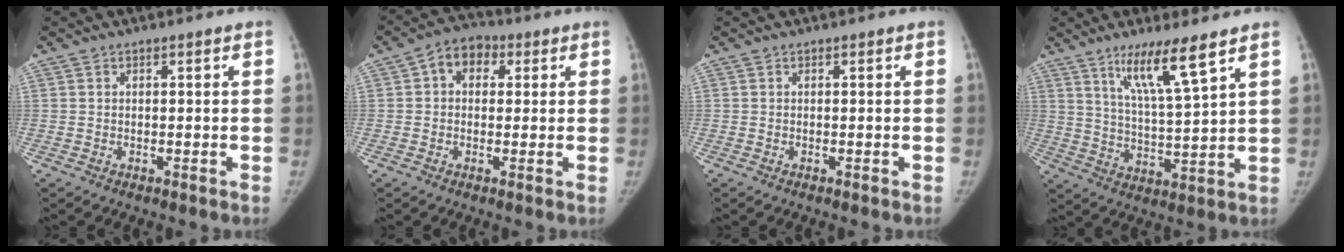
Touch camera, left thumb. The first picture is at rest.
{"total": 6.5, "force": [1.8, 4.9, 3.9], "torque": [-0.034, 0.013, 0.017]}
{"total": 0.0}
{"total": 10.9, "force": [7.0, 0.7, 8.4], "torque": [-0.152, -0.046, 0.131]}